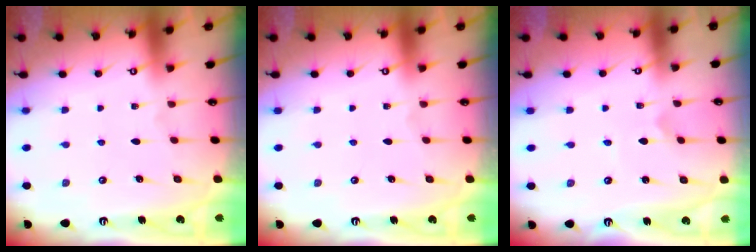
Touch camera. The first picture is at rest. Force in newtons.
{"total": 0.0}
{"total": 0.0}